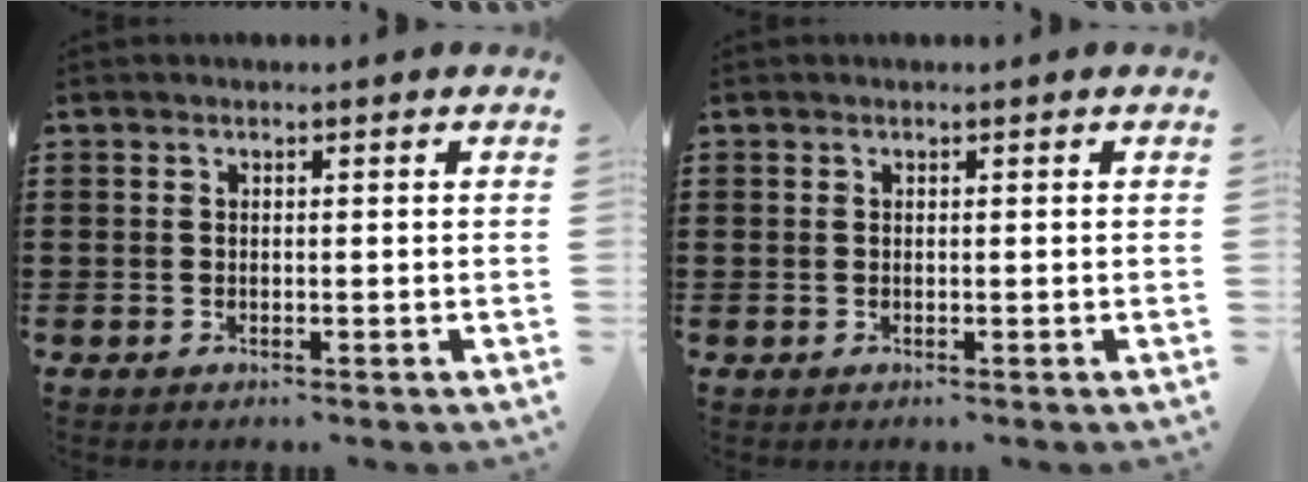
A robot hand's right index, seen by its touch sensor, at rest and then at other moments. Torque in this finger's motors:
{"motor_torque": [-0.13, 0.80, 0.00, 0.00]}